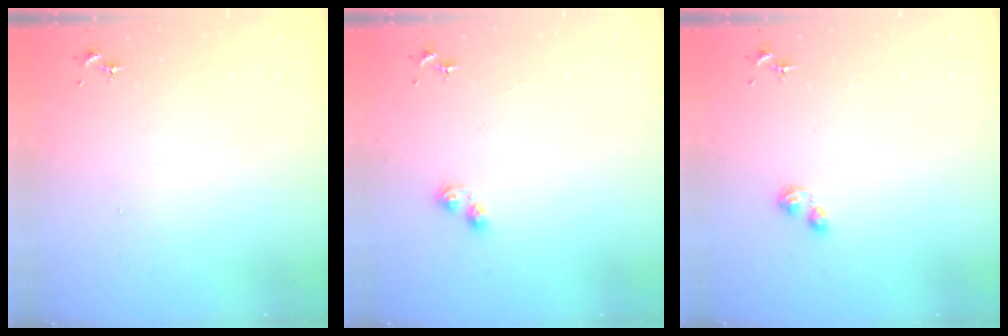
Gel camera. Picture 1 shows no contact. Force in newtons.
{"total": 4.6, "press": 4.6, "slide": 0.7}
{"total": 3.2, "press": 3.2, "slide": 0.4}